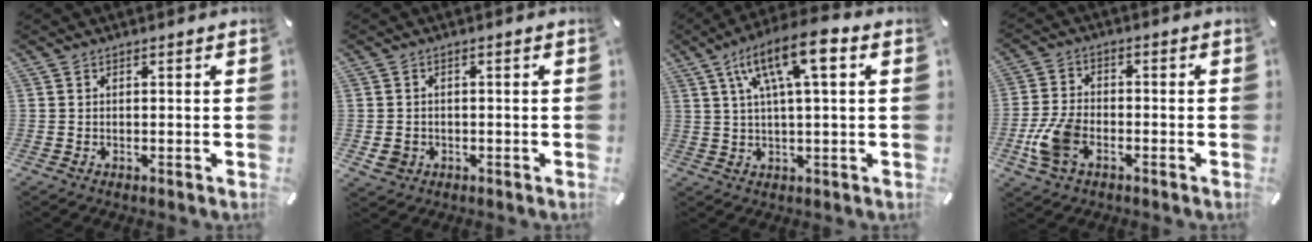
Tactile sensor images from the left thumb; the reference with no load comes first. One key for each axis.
{"total": 2.9, "fx": -0.9, "fy": 2.6, "fz": 1.1, "tx": -0.025, "ty": 0.002, "tz": -0.017}
{"total": 13.1, "fx": 4.8, "fy": 3.6, "fz": 11.7, "tx": -0.210, "ty": -0.004, "tz": 0.081}
{"total": 8.6, "fx": -3.5, "fy": 5.5, "fz": 5.7, "tx": -0.133, "ty": 0.009, "tz": -0.065}